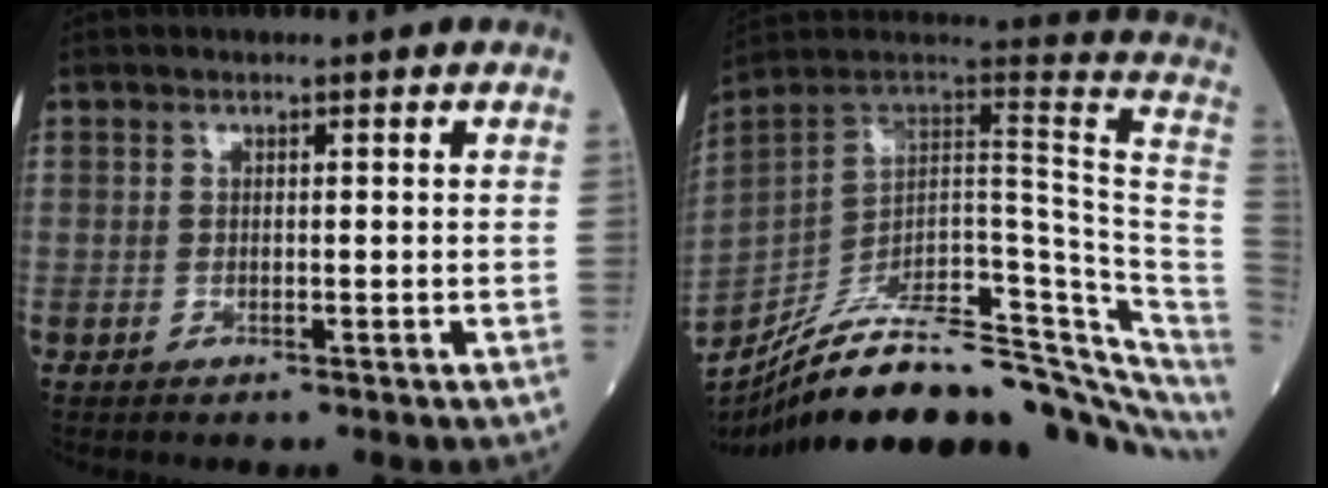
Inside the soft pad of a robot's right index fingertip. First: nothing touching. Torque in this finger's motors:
{"motor_torque": [0.00, -2.14, -0.74, -0.21]}